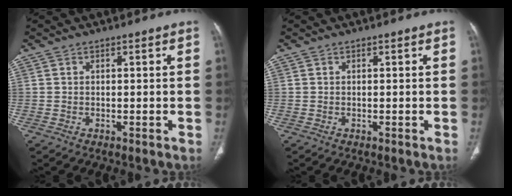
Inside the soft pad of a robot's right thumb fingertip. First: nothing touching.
{"total": 0.0}